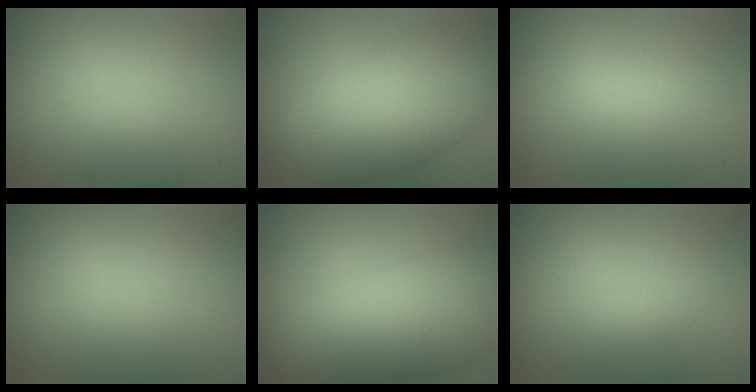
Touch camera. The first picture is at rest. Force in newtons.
{"total": 12.0, "press": 12.0, "slide": 0.4}
{"total": 1.7, "press": 1.7, "slide": 0.0}
{"total": 0.0}
{"total": 11.1, "press": 11.1, "slide": 0.3}
{"total": 0.8, "press": 0.8, "slide": 0.0}